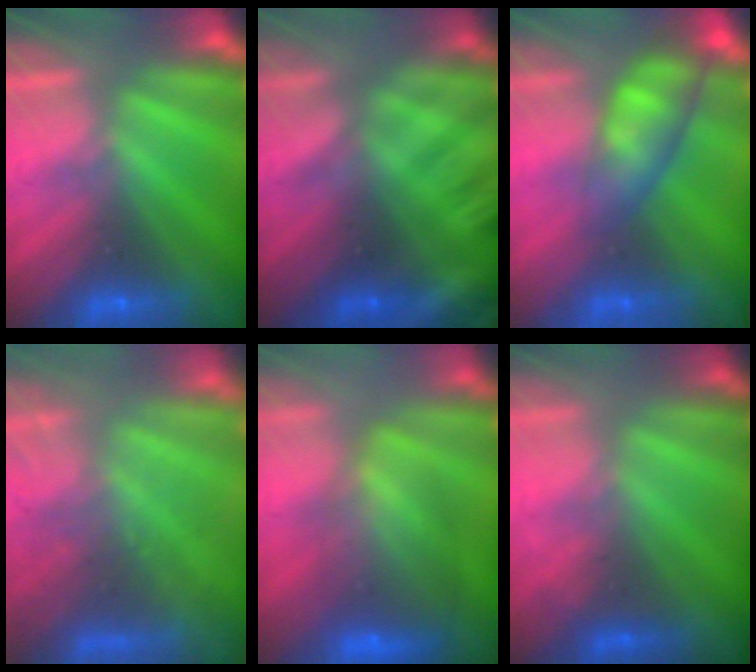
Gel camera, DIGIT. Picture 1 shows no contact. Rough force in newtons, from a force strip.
{"total": 3.0}
{"total": 4.8}
{"total": 11.7}
{"total": 8.5}
{"total": 1.9}